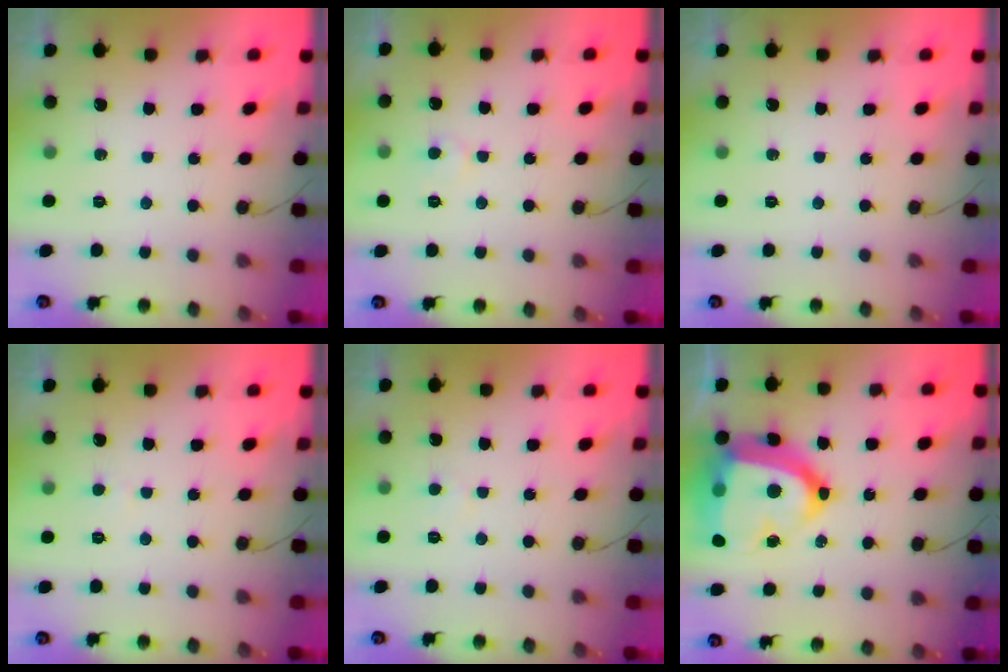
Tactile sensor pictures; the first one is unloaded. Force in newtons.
{"total": 4.7, "press": 4.6, "slide": 0.4}
{"total": 0.0}
{"total": 1.8, "press": 1.7, "slide": 0.1}
{"total": 2.8, "press": 2.7, "slide": 0.4}
{"total": 26.5, "press": 26.4, "slide": 2.5}